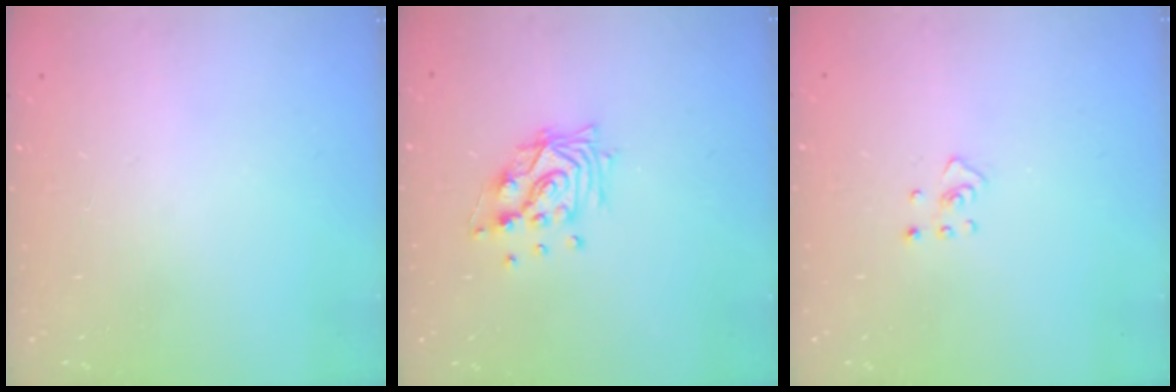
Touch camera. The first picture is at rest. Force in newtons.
{"total": 11.5, "press": 11.4, "slide": 1.5}
{"total": 2.4, "press": 2.3, "slide": 0.4}